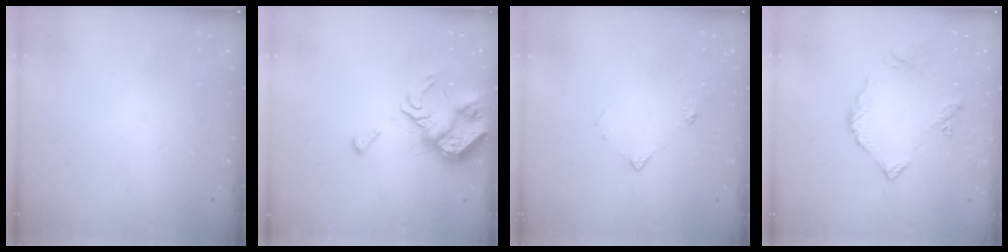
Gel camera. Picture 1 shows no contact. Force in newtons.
{"total": 8.0, "press": 7.9, "slide": 0.8}
{"total": 5.4, "press": 5.3, "slide": 0.8}
{"total": 8.0, "press": 7.9, "slide": 0.8}